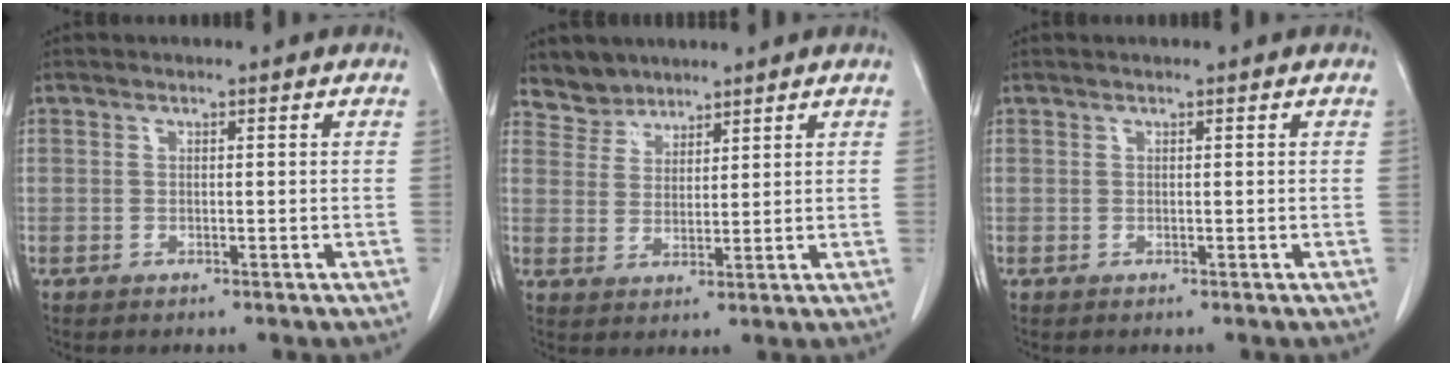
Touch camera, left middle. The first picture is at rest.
{"total": 4.2, "force": [3.7, 1.8, -0.5], "torque": [0.014, 0.006, 0.071]}
{"total": 0.0}